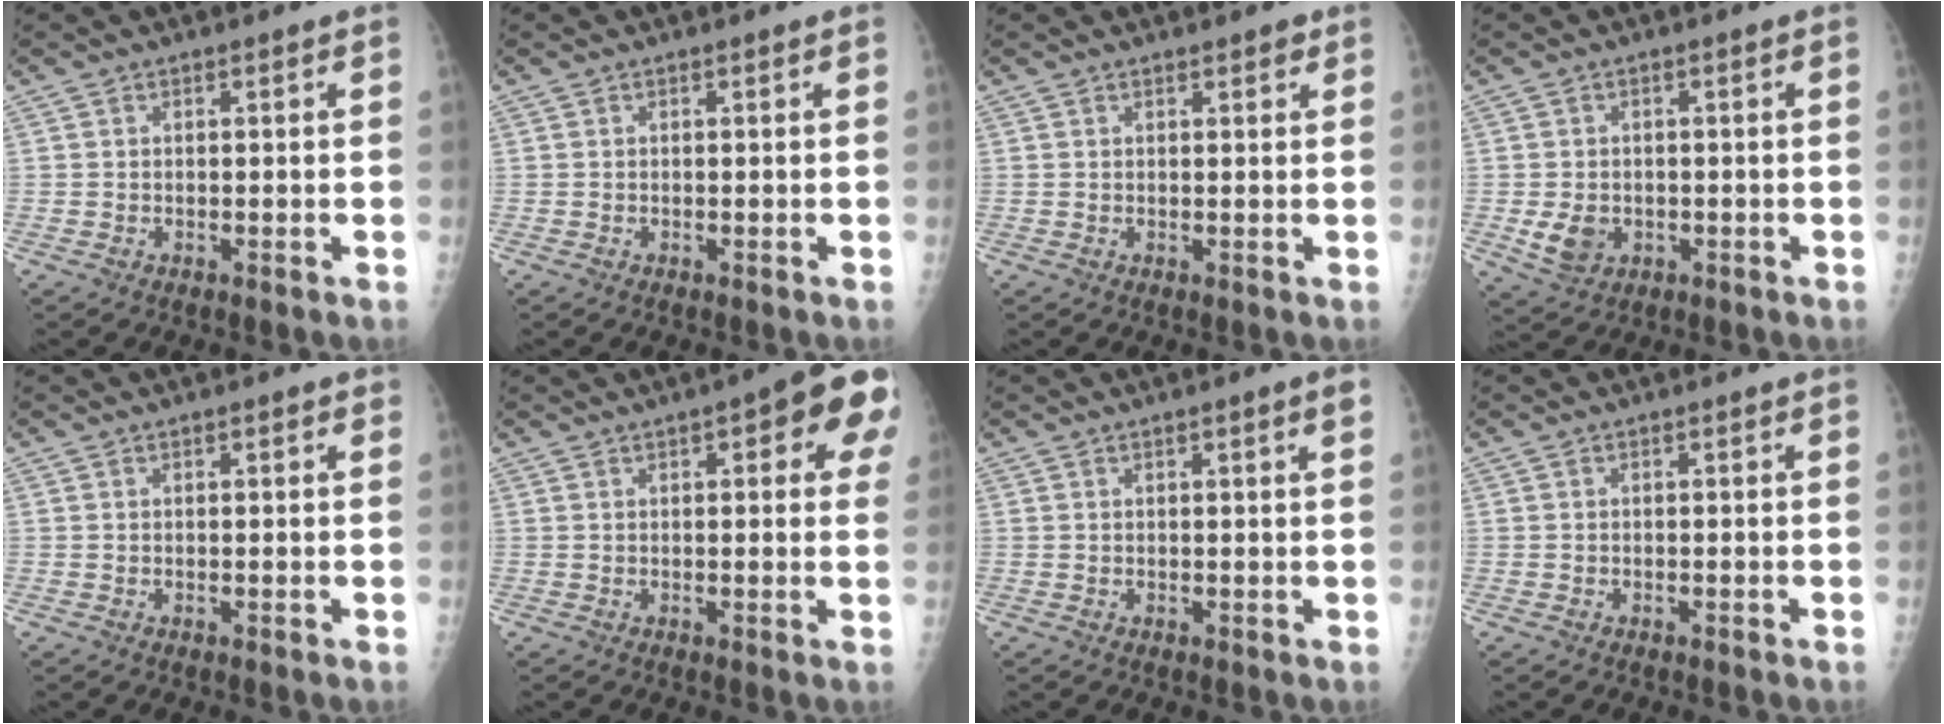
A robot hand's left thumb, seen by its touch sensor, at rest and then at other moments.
{"total": 0.0}
{"total": 1.5, "force": [1.0, 0.5, 0.9], "torque": [-0.009, -0.003, 0.012]}
{"total": 4.7, "force": [-1.0, 3.7, 2.7], "torque": [-0.040, 0.002, -0.008]}
{"total": 1.5, "force": [0.8, 0.4, 1.2], "torque": [-0.018, 0.000, 0.009]}
{"total": 12.3, "force": [4.8, 4.1, 10.6], "torque": [-0.099, 0.000, 0.046]}
{"total": 2.8, "force": [1.3, 0.1, 2.5], "torque": [-0.035, -0.003, 0.019]}
{"total": 0.0}